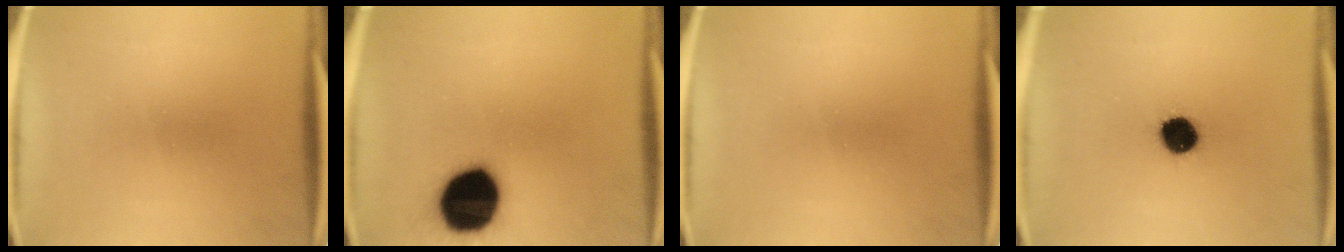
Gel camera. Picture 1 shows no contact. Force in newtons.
{"total": 19.7}
{"total": 0.0}
{"total": 9.2}